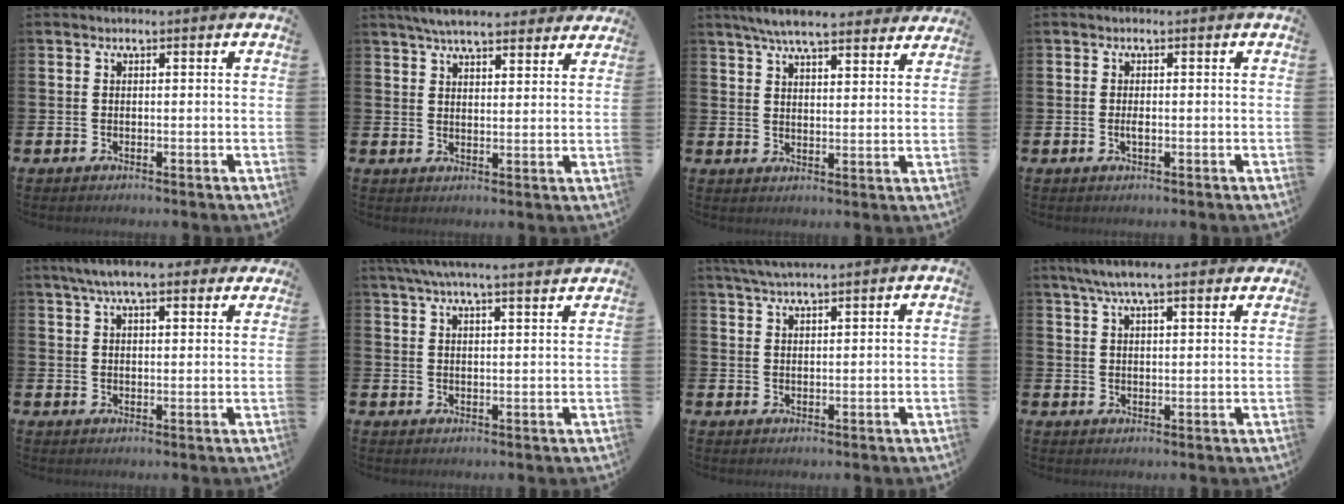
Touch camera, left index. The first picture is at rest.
{"total": 5.9, "force": [5.4, 1.1, 1.8], "torque": [-0.049, -0.018, 0.099]}
{"total": 6.8, "force": [6.3, 1.0, 2.3], "torque": [-0.053, -0.027, 0.113]}
{"total": 1.1, "force": [-0.3, 0.4, 1.1], "torque": [-0.020, 0.000, -0.006]}
{"total": 6.3, "force": [5.3, 1.5, 3.0], "torque": [-0.071, -0.008, 0.096]}
{"total": 5.8, "force": [5.4, -0.2, 2.2], "torque": [-0.057, -0.020, 0.097]}
{"total": 3.6, "force": [3.3, 0.2, 1.3], "torque": [-0.040, -0.002, 0.062]}
{"total": 6.3, "force": [5.6, 0.9, 2.9], "torque": [-0.068, -0.011, 0.101]}